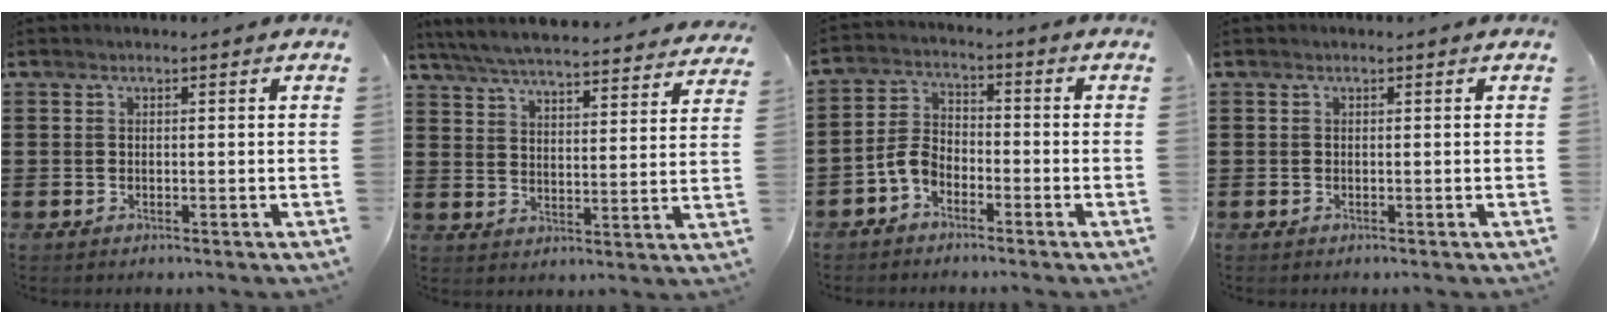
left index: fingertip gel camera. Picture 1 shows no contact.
{"total": 5.9, "force": [5.6, -0.2, 1.7], "torque": [-0.058, -0.039, 0.096]}
{"total": 4.7, "force": [-3.1, 2.6, 2.3], "torque": [-0.064, 0.005, -0.067]}
{"total": 0.0}